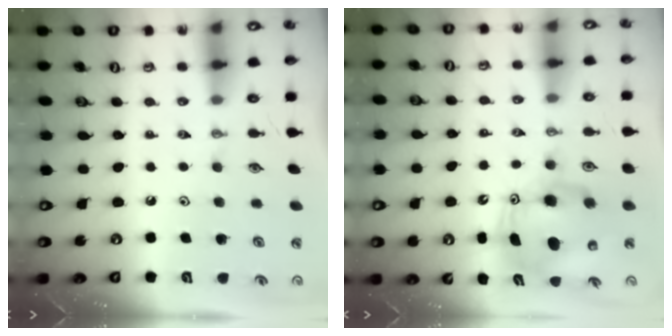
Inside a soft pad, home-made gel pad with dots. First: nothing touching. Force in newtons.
{"total": 10.1, "press": 9.9, "slide": 1.8}